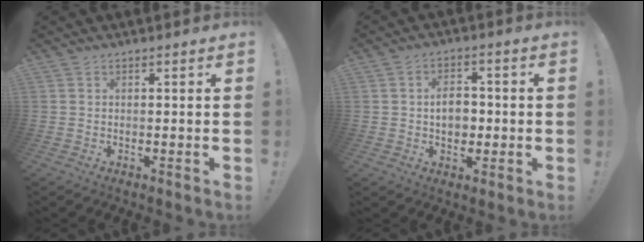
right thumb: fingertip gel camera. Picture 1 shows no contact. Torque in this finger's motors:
{"motor_torque": [-0.03, -0.13, 0.28, 0.30, 0.00]}